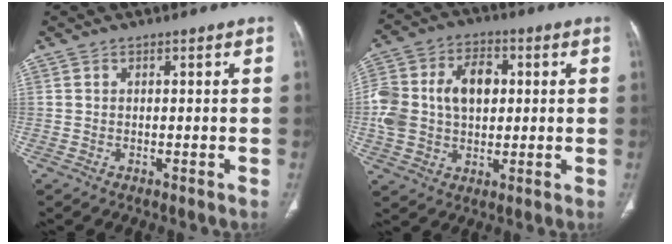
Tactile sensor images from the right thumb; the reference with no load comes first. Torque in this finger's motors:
{"motor_torque": [1.86, 1.78, 1.41, 0.15, 0.14]}